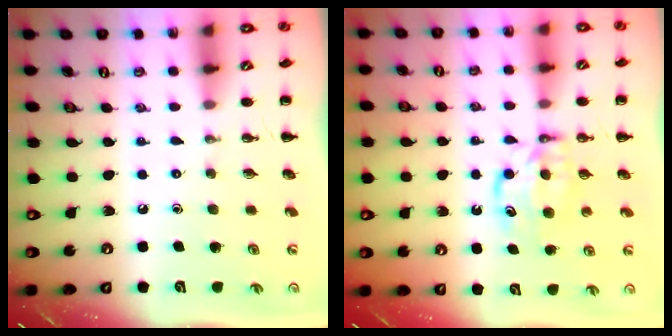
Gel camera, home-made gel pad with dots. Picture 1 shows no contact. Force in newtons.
{"total": 6.8, "press": 6.8, "slide": 0.6}